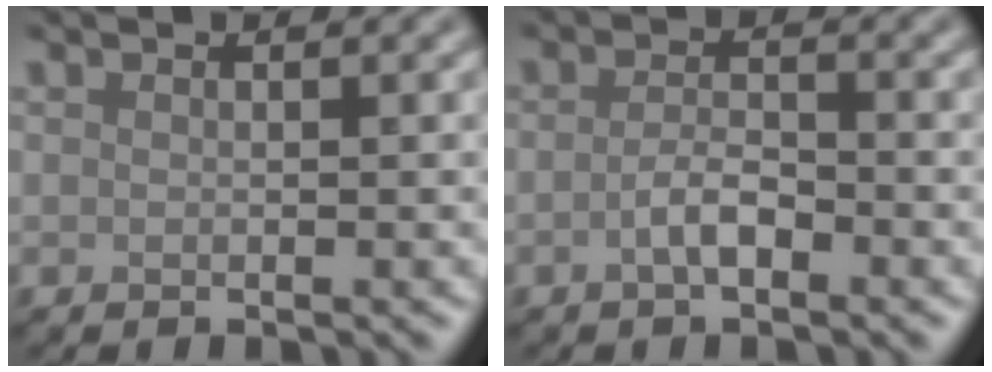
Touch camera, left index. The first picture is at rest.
{"total": 2.2, "force": [-0.9, 0.8, 1.8], "torque": [-0.038, 0.001, -0.021]}